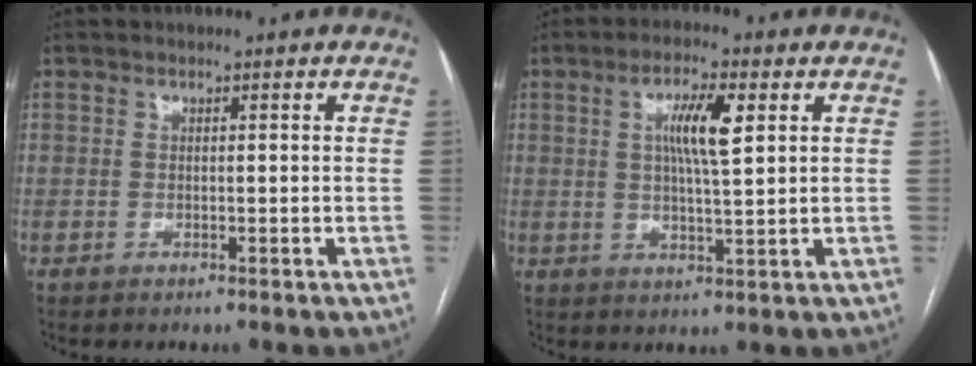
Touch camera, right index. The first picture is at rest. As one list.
[{"total": 6.8, "force": [2.0, 0.9, 6.4], "torque": [-0.118, 0.005, 0.035]}]